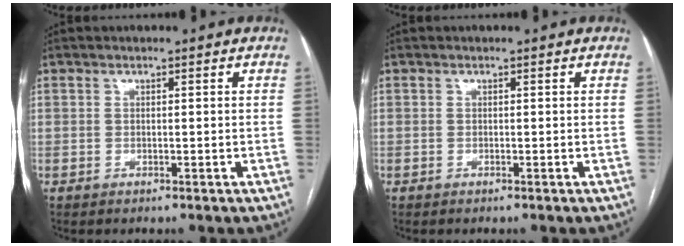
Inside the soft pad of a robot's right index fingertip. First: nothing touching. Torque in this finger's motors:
{"motor_torque": [0.33, 0.13, -0.01, 0.01]}